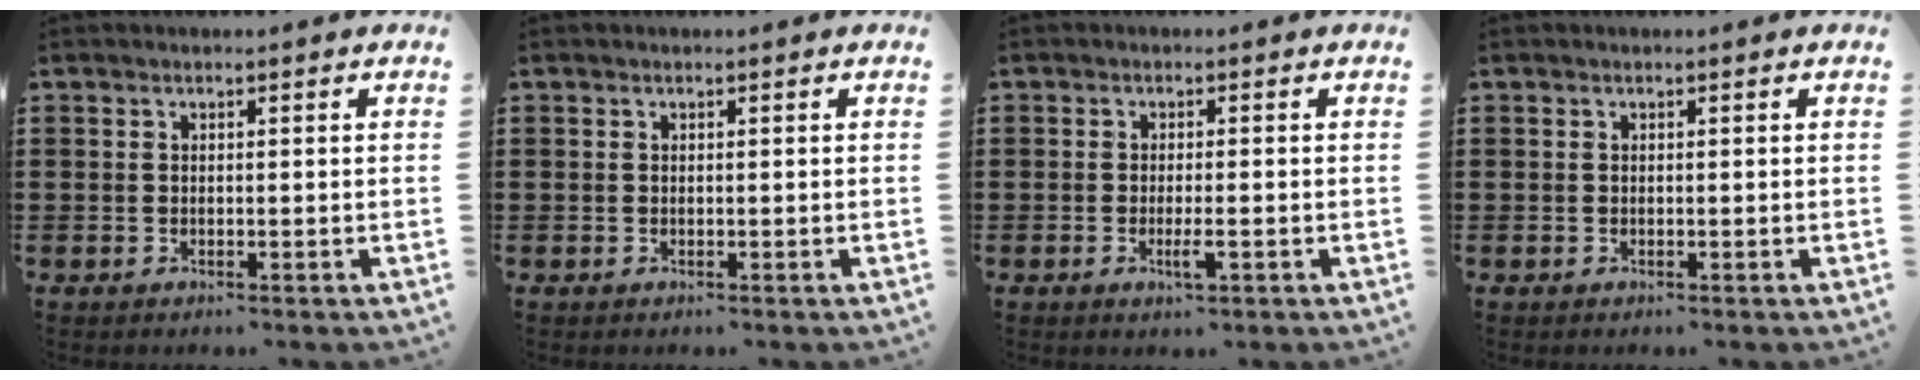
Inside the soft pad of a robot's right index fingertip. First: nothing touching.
{"total": 0.0}
{"total": 2.7, "force": [-1.1, 0.4, 2.4], "torque": [-0.048, -0.004, -0.021]}
{"total": 0.0}